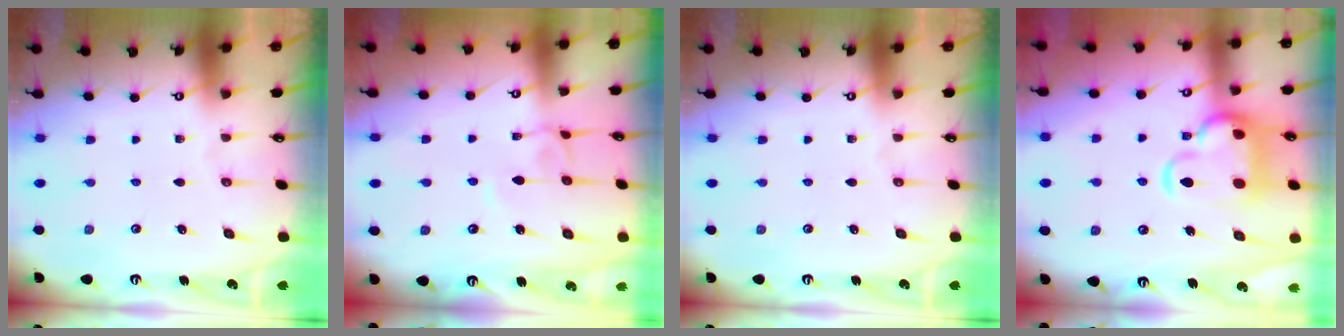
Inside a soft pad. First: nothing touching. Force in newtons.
{"total": 2.7, "press": 2.7, "slide": 0.2}
{"total": 0.0}
{"total": 7.9, "press": 7.8, "slide": 1.6}